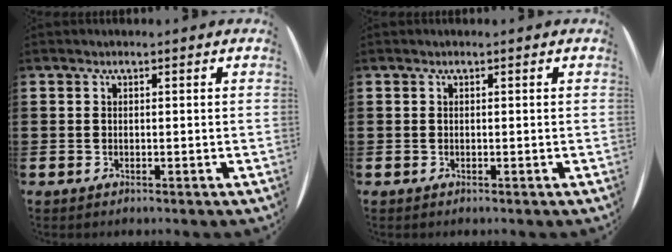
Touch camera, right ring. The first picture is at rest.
{"total": 0.0}